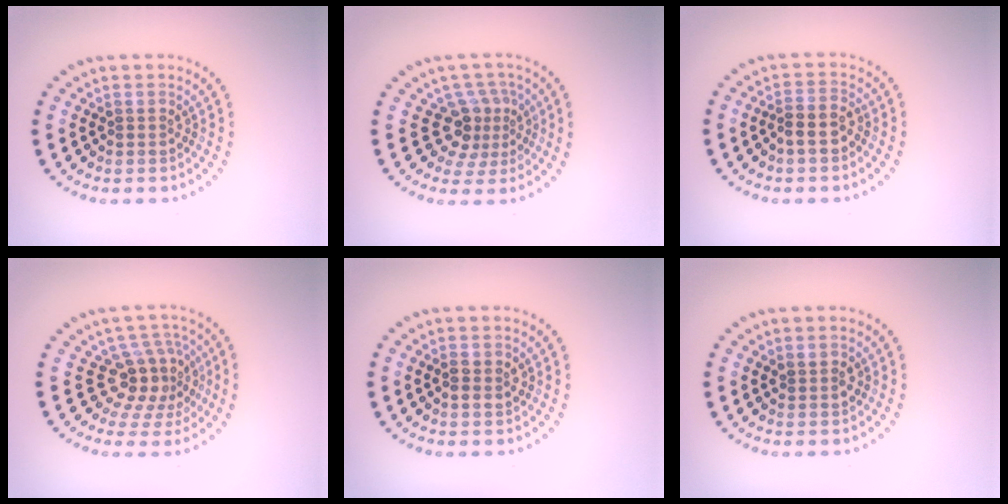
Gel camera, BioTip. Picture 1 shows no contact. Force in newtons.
{"total": 3.4, "press": 2.4, "slide": 2.5}
{"total": 2.2, "press": 2.1, "slide": 0.7}
{"total": 4.0, "press": 3.1, "slide": 2.6}
{"total": 1.5, "press": 1.4, "slide": 0.4}
{"total": 1.1, "press": 1.1, "slide": 0.4}